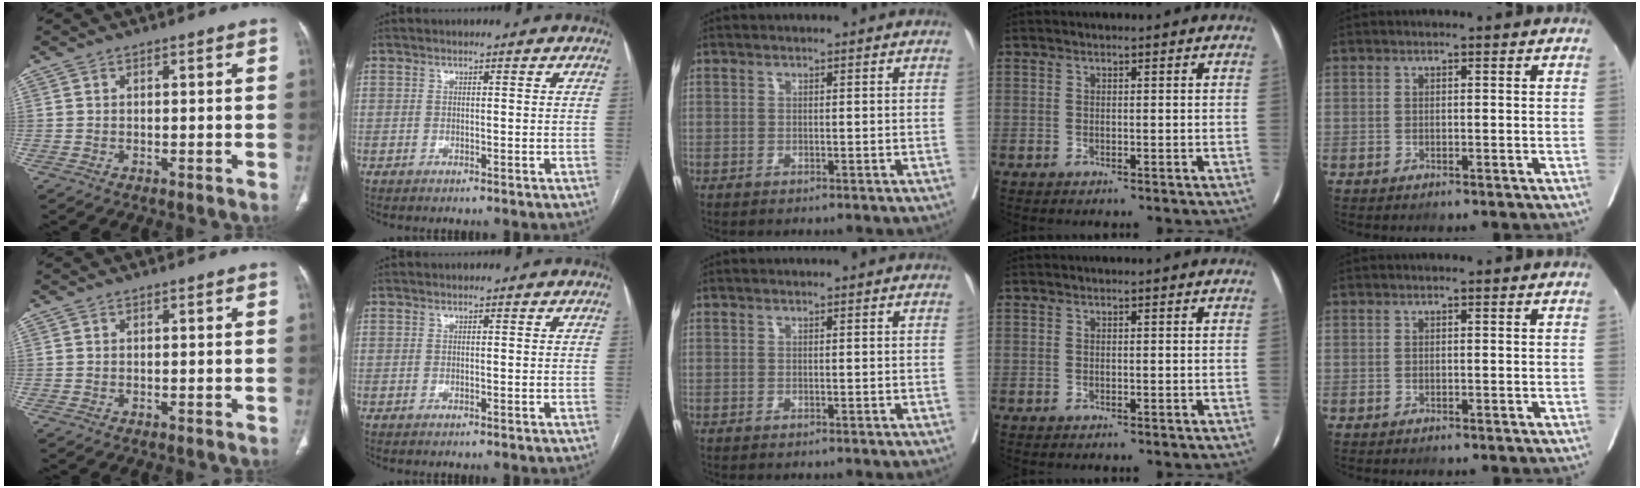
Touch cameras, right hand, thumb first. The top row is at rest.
{}